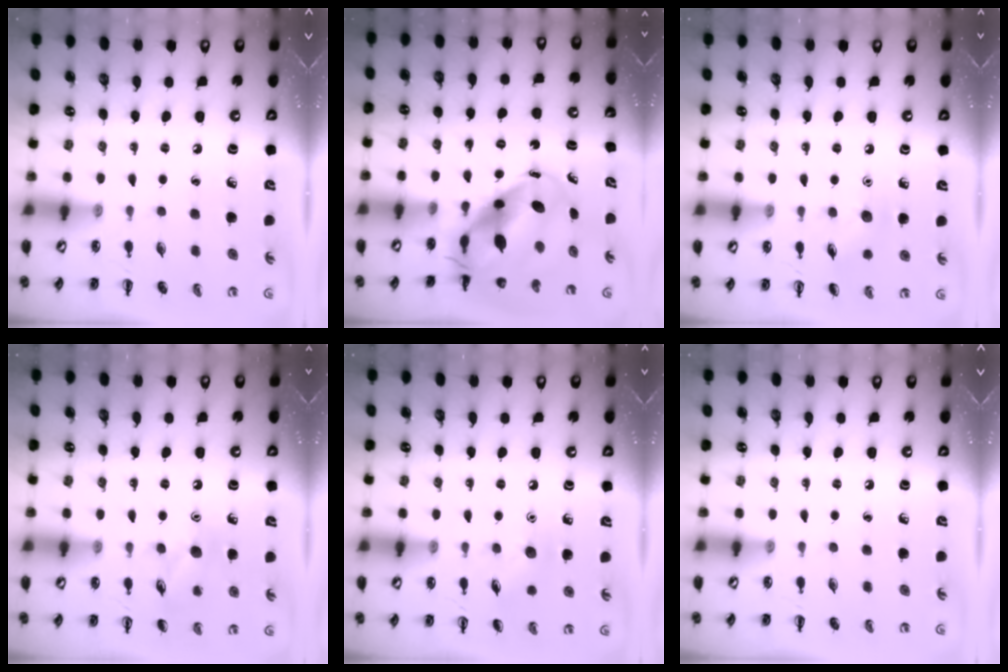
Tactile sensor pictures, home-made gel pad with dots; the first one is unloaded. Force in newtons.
{"total": 9.2, "press": 8.9, "slide": 2.2}
{"total": 6.9, "press": 6.7, "slide": 1.8}
{"total": 9.6, "press": 9.5, "slide": 1.4}
{"total": 6.9, "press": 6.7, "slide": 1.8}
{"total": 0.0}